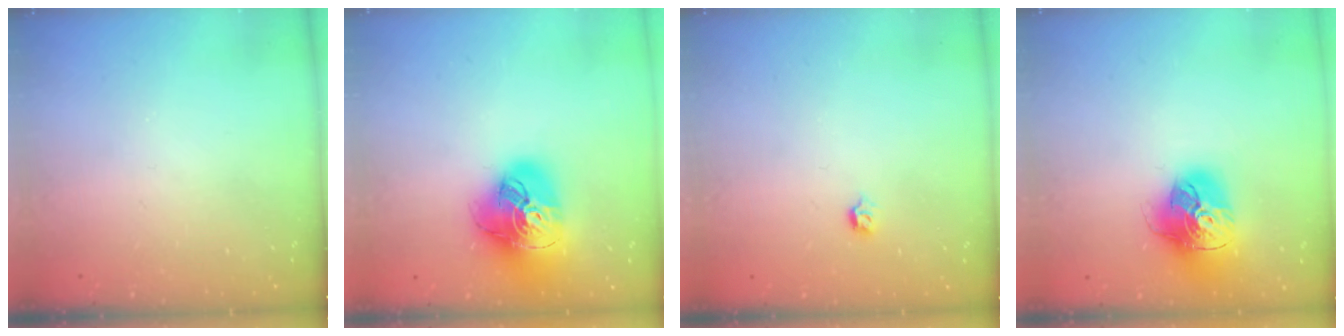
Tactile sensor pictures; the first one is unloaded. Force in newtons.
{"total": 20.6, "press": 20.5, "slide": 2.1}
{"total": 2.8, "press": 2.7, "slide": 0.8}
{"total": 18.6, "press": 18.5, "slide": 1.9}